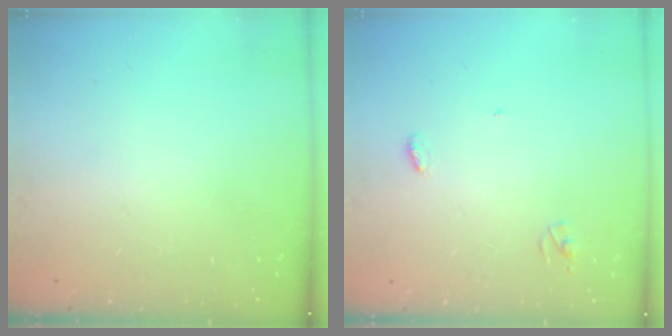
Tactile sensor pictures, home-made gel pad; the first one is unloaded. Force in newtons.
{"total": 3.3, "press": 3.2, "slide": 0.3}